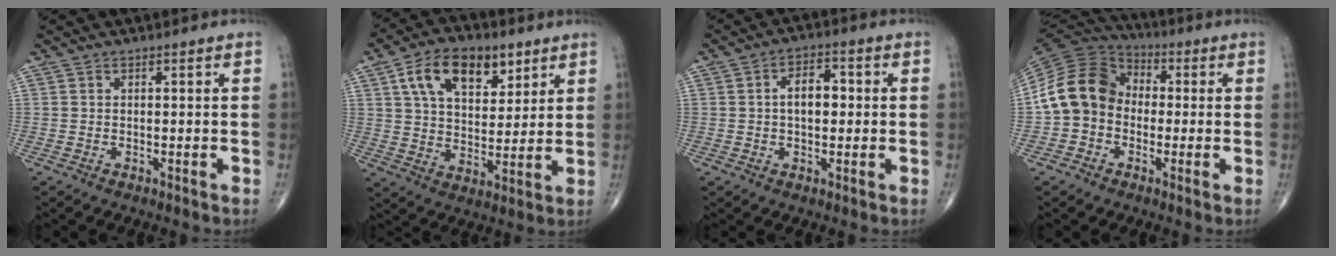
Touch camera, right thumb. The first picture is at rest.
{"total": 15.2, "force": [7.2, 8.8, 10.1], "torque": [-0.134, -0.019, 0.124]}
{"total": 5.9, "force": [0.3, 3.5, 4.7], "torque": [-0.065, 0.016, -0.002]}
{"total": 13.0, "force": [-1.1, 10.8, 7.2], "torque": [-0.125, 0.038, -0.035]}